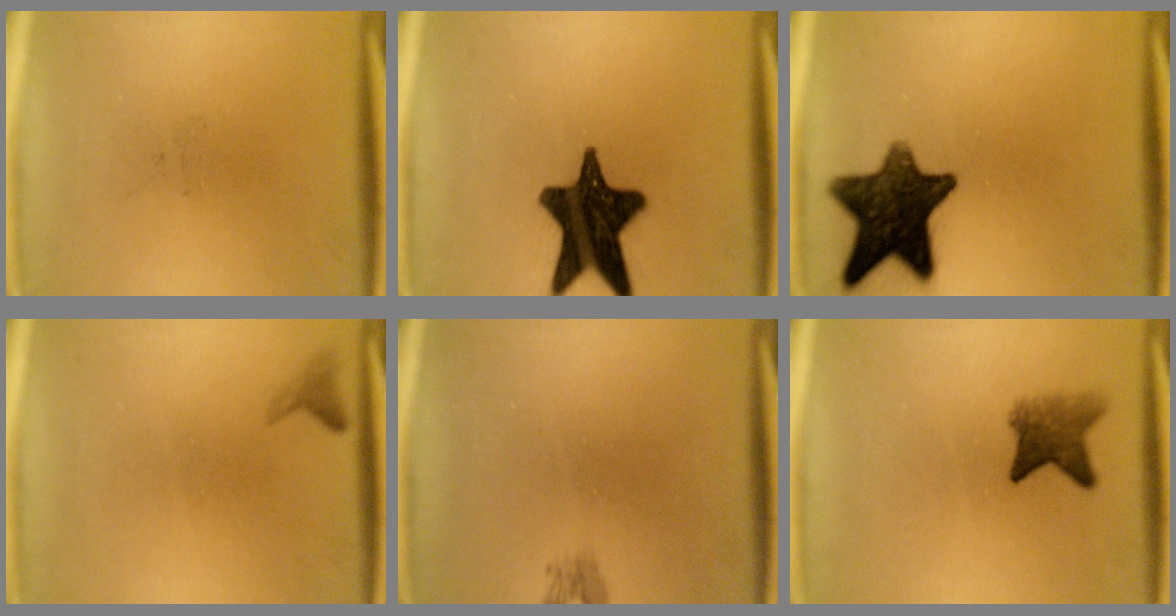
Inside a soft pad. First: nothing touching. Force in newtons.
{"total": 16.5}
{"total": 13.3}
{"total": 1.0}
{"total": 1.1}
{"total": 4.3}